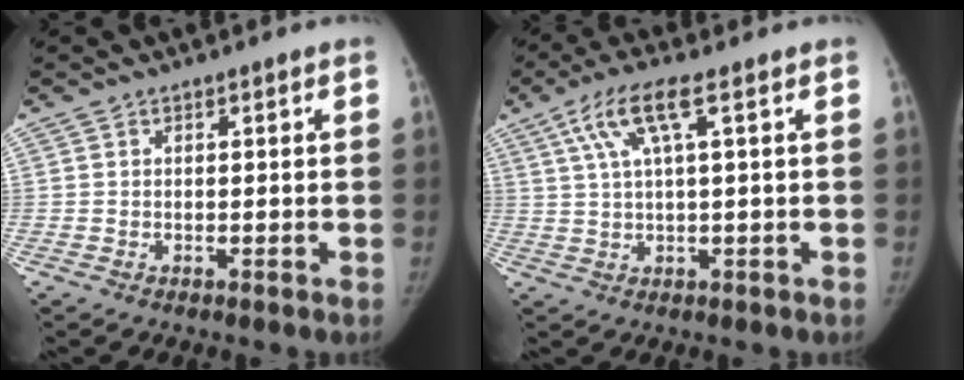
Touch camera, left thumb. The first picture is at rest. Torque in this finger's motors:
{"motor_torque": [0.16, 0.01, 1.28, -0.78, 0.16]}